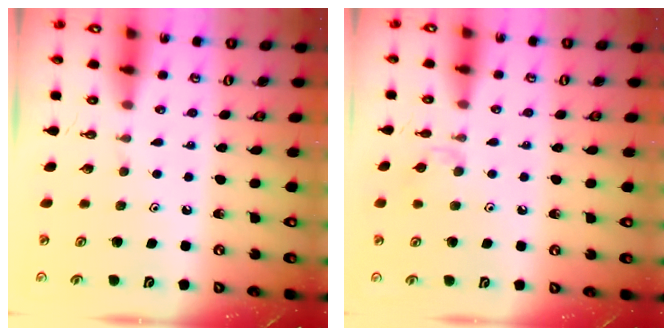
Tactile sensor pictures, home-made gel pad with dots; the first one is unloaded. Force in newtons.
{"total": 5.4, "press": 5.3, "slide": 1.0}